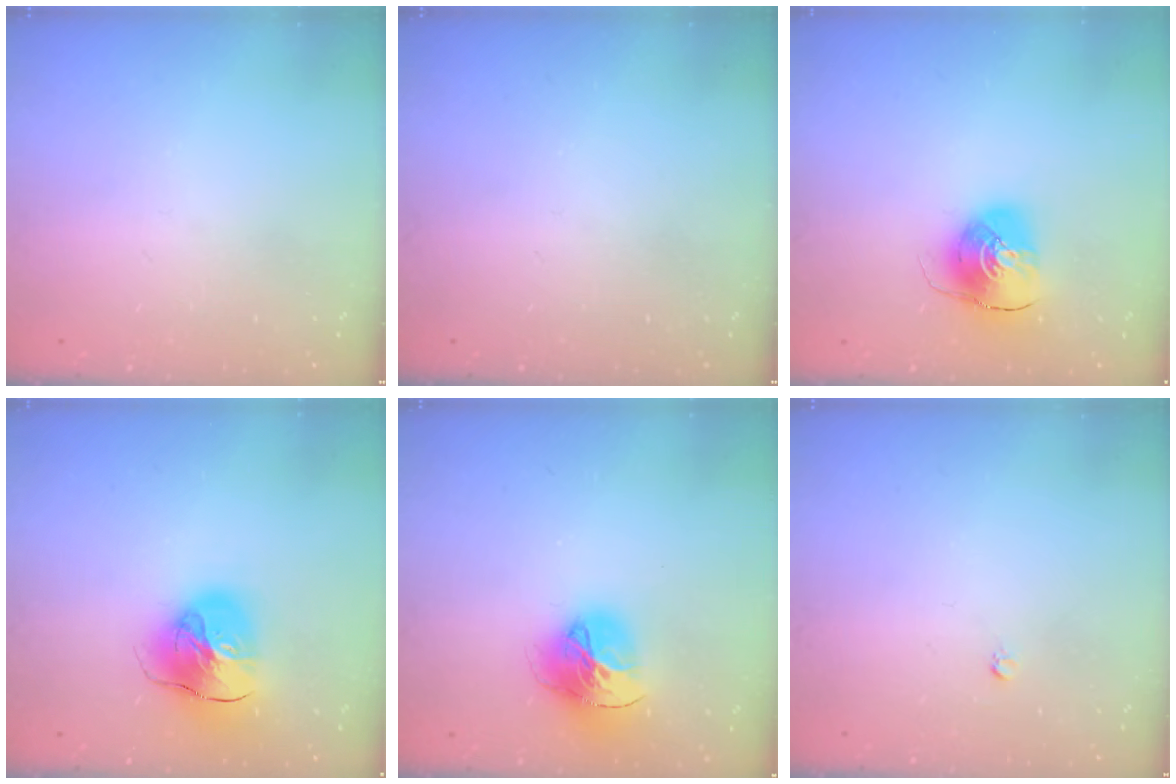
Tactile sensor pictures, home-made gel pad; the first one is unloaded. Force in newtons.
{"total": 0.0}
{"total": 10.1, "press": 10.1, "slide": 0.7}
{"total": 14.1, "press": 14.0, "slide": 2.0}
{"total": 16.7, "press": 16.6, "slide": 1.8}
{"total": 2.5, "press": 2.5, "slide": 0.2}